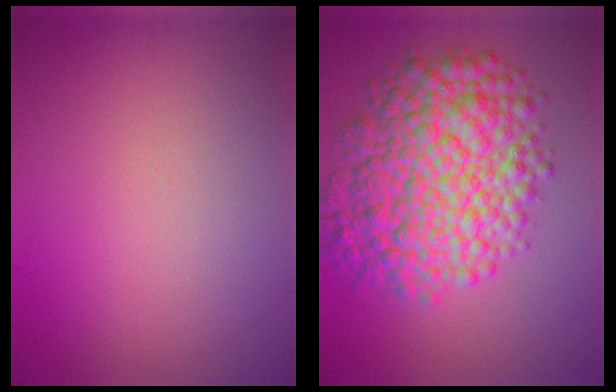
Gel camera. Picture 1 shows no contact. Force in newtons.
{"total": 10.2, "press": 10.2, "slide": 0.1}